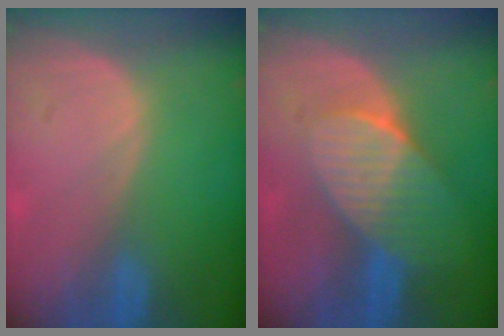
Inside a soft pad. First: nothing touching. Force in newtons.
{"total": 7.7, "press": 6.9, "slide": 3.4}